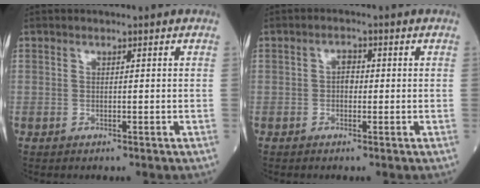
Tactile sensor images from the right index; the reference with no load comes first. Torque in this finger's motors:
{"motor_torque": [0.46, -0.03, 0.19, 0.04]}